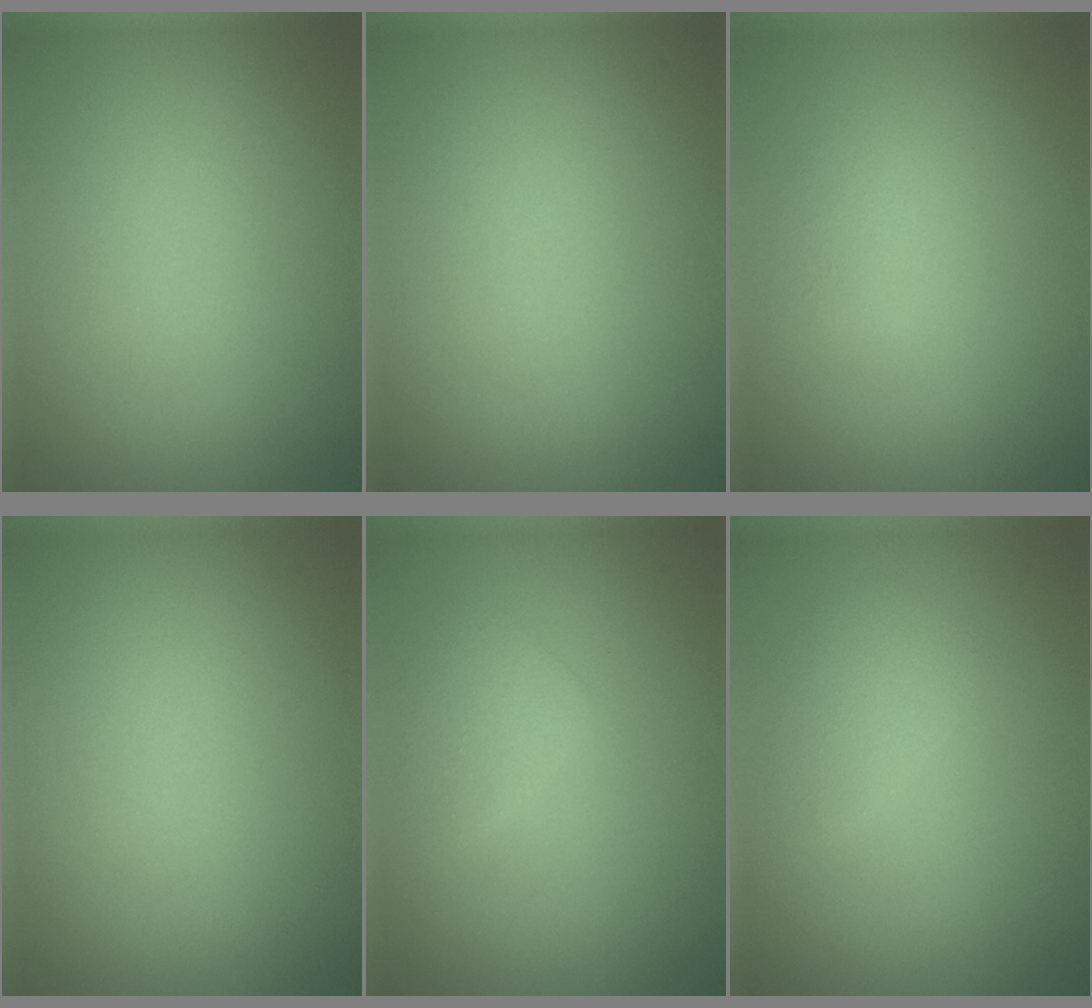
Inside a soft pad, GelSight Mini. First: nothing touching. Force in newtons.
{"total": 0.0}
{"total": 1.1, "press": 1.1, "slide": 0.1}
{"total": 0.0}
{"total": 1.6, "press": 1.6, "slide": 0.0}
{"total": 1.5, "press": 1.5, "slide": 0.1}